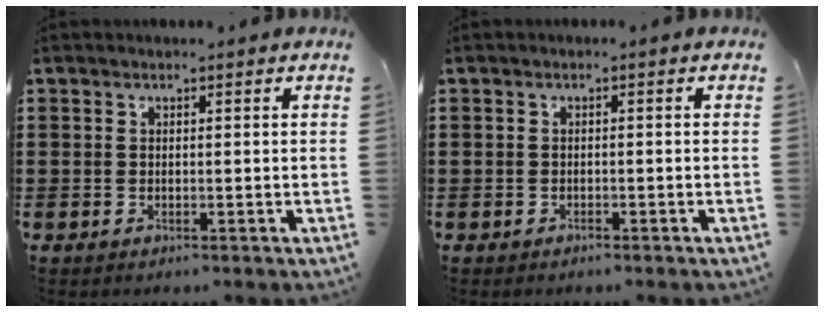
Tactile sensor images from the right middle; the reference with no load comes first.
{"total": 0.0}